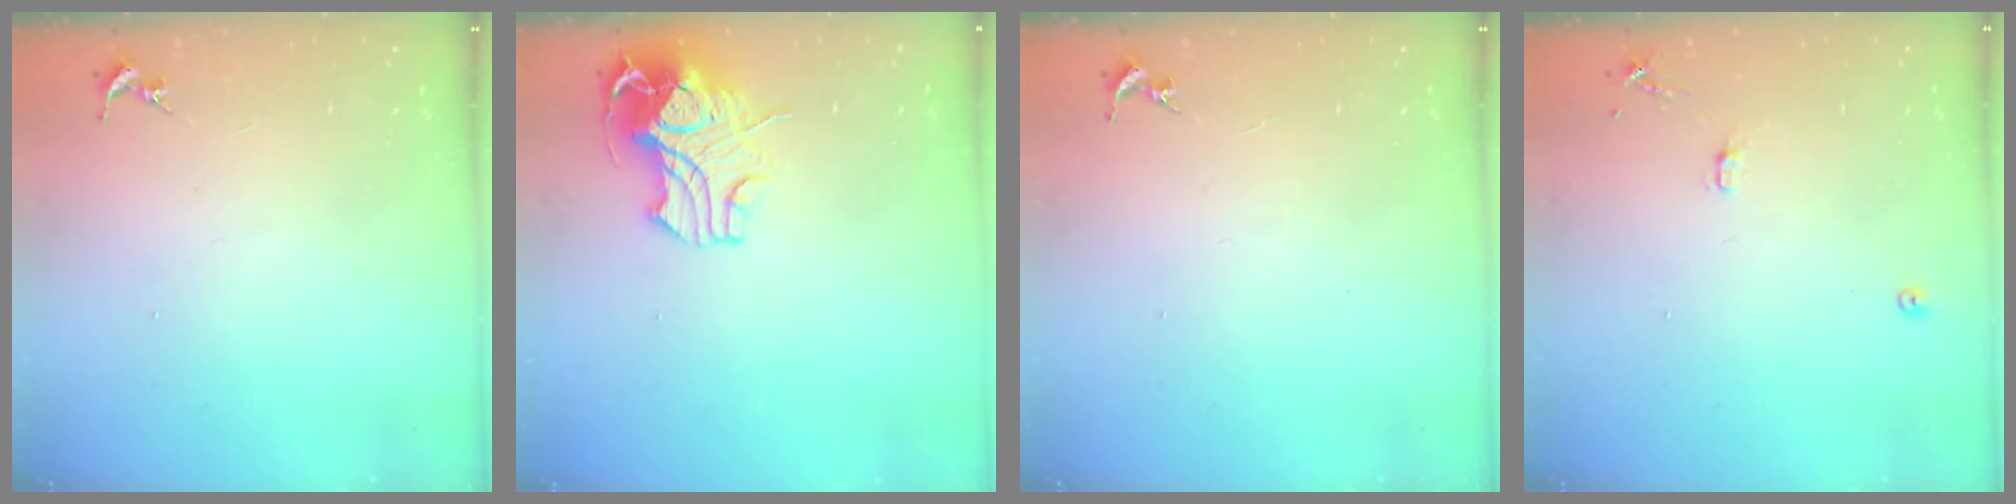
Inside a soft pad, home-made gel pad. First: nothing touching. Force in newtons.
{"total": 12.2, "press": 12.0, "slide": 1.9}
{"total": 0.0}
{"total": 7.9, "press": 7.9, "slide": 0.7}